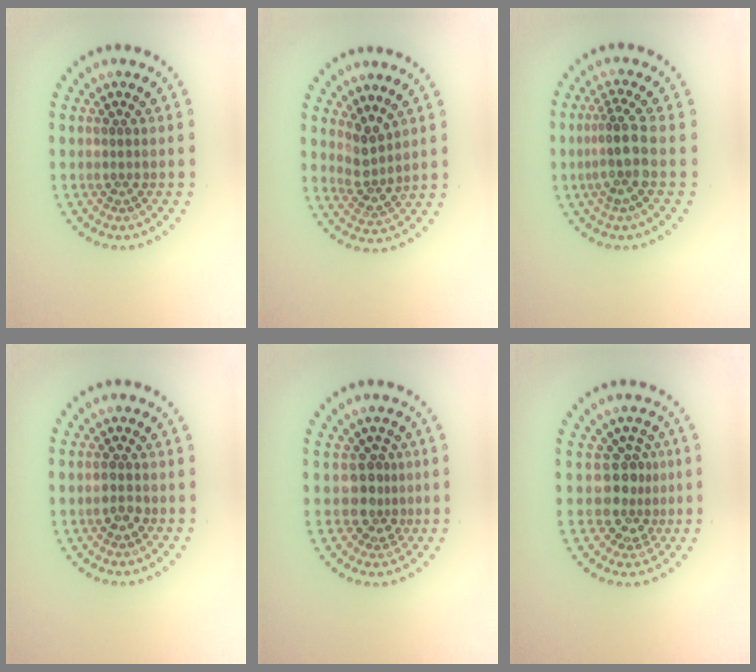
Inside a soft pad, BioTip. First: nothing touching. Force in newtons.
{"total": 2.5, "press": 2.0, "slide": 1.6}
{"total": 3.0, "press": 2.2, "slide": 2.0}
{"total": 1.3, "press": 1.3, "slide": 0.2}
{"total": 2.6, "press": 1.8, "slide": 1.9}
{"total": 3.0, "press": 2.3, "slide": 2.0}